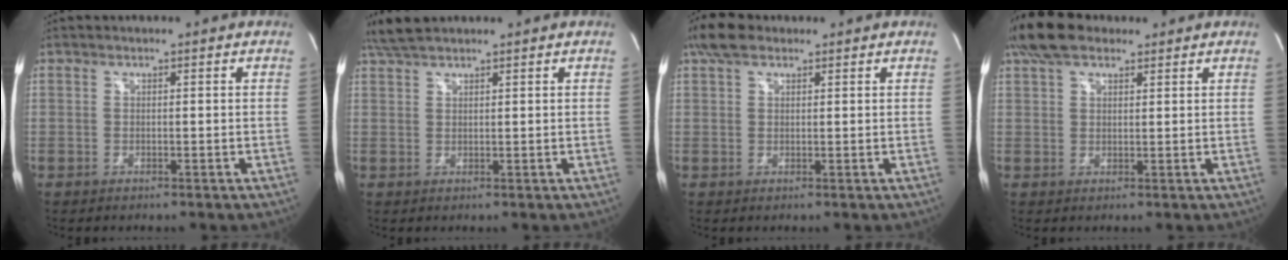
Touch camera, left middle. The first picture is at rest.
{"total": 3.8, "force": [3.3, 0.6, 1.7], "torque": [-0.047, 0.018, 0.068]}
{"total": 4.5, "force": [3.1, 2.1, 2.5], "torque": [-0.062, 0.025, 0.063]}
{"total": 6.9, "force": [5.1, 3.0, 3.5], "torque": [-0.080, 0.031, 0.096]}